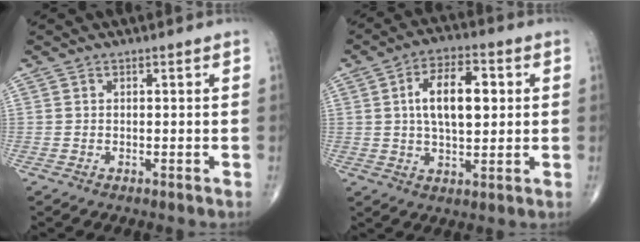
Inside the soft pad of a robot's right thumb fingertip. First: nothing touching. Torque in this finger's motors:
{"motor_torque": [-0.56, 0.51, 1.02, 0.30, 0.12]}